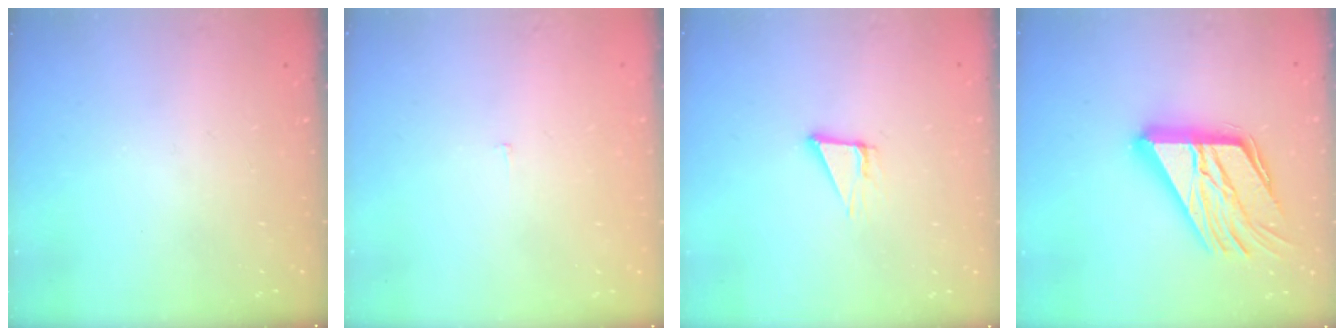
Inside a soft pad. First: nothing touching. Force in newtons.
{"total": 1.9, "press": 1.9, "slide": 0.1}
{"total": 3.8, "press": 3.7, "slide": 0.4}
{"total": 23.5, "press": 23.3, "slide": 2.3}